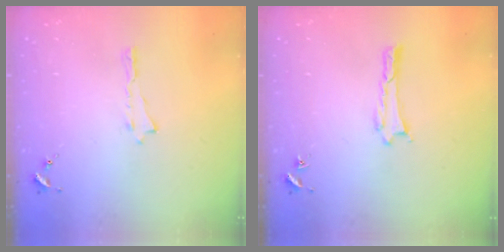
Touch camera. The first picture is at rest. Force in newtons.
{"total": 0.0}